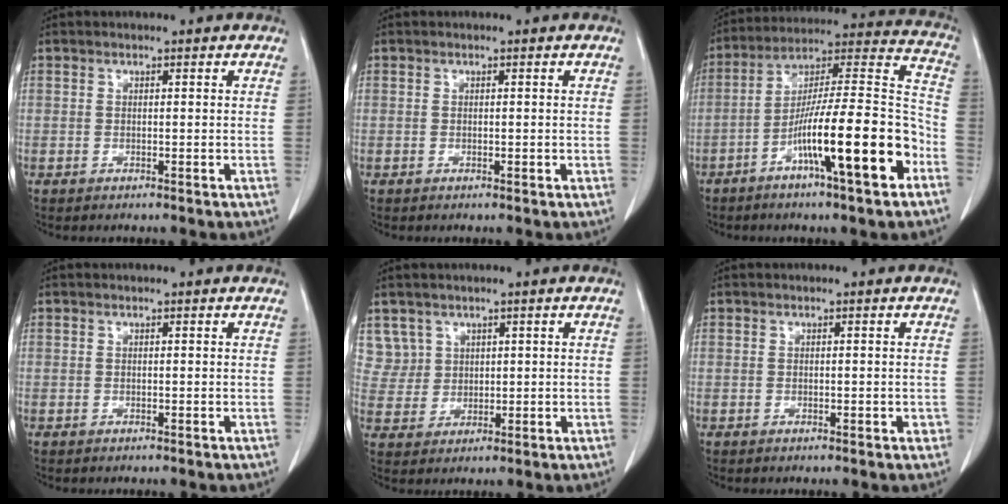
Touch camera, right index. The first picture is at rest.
{"total": 0.5, "force": [0.0, 0.4, 0.4], "torque": [-0.006, 0.000, 0.001]}
{"total": 19.4, "force": [-8.3, 1.5, 17.5], "torque": [-0.280, 0.001, -0.139]}
{"total": 0.0}
{"total": 5.0, "force": [2.7, 4.2, -0.4], "torque": [0.016, 0.005, 0.060]}
{"total": 1.2, "force": [-0.2, 0.7, 0.9], "torque": [-0.010, 0.004, 0.000]}